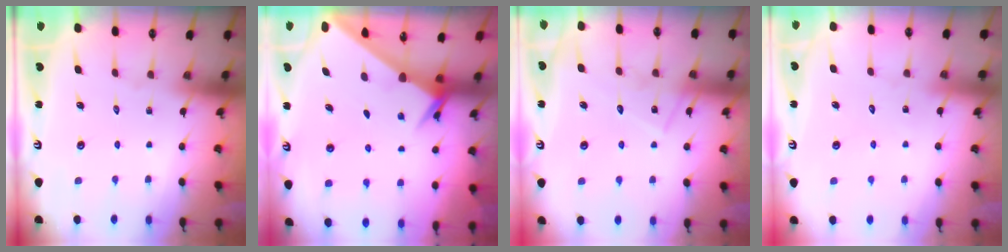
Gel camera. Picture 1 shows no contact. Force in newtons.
{"total": 2.4, "press": 2.4, "slide": 0.3}
{"total": 11.1, "press": 11.1, "slide": 0.6}
{"total": 4.0, "press": 4.0, "slide": 0.3}